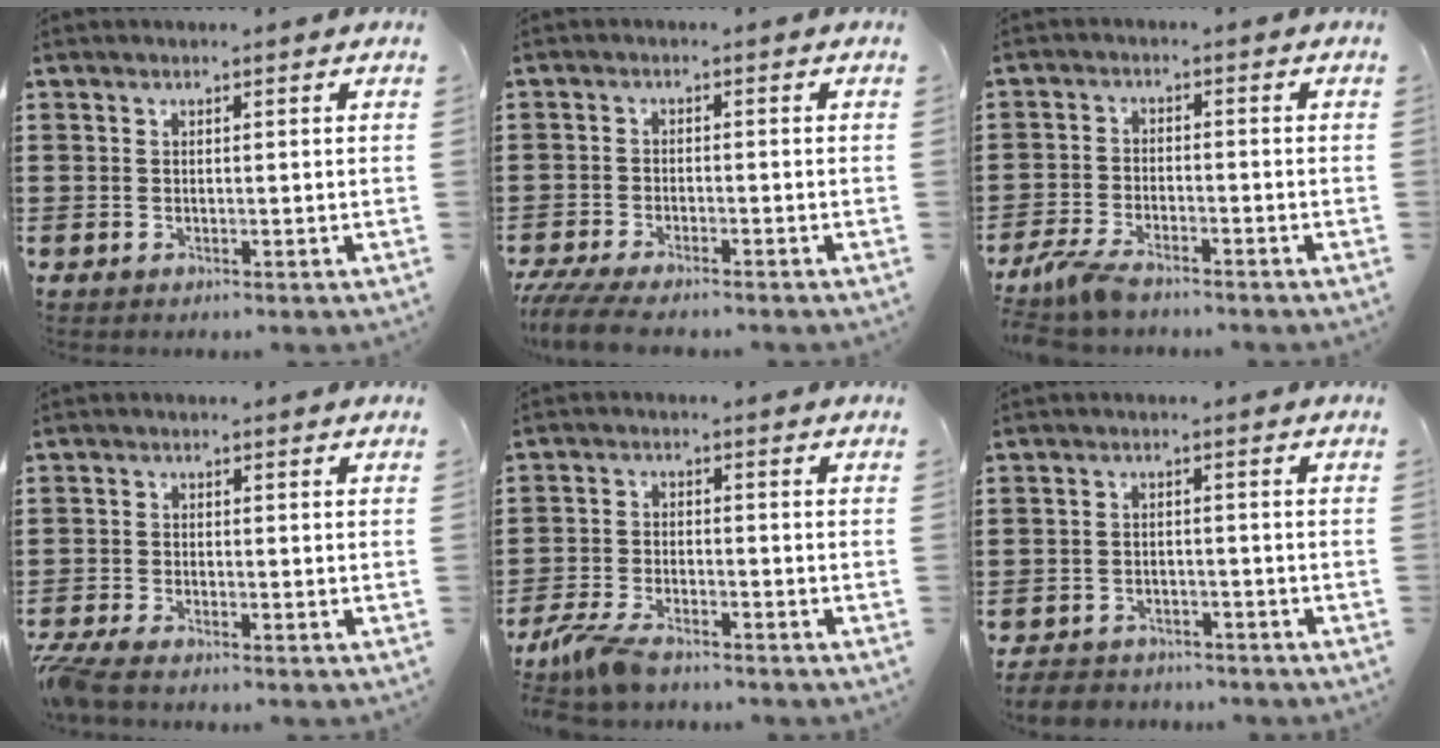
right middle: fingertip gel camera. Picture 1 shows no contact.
{"total": 4.1, "force": [-3.8, 0.2, 1.6], "torque": [-0.047, -0.016, -0.078]}
{"total": 4.3, "force": [-3.7, 0.9, 1.9], "torque": [-0.061, -0.007, -0.080]}
{"total": 2.6, "force": [-2.4, 0.0, 1.0], "torque": [-0.031, -0.004, -0.052]}
{"total": 5.1, "force": [-4.3, 1.3, 2.5], "torque": [-0.075, -0.009, -0.090]}
{"total": 3.1, "force": [-3.0, 0.7, 0.3], "torque": [-0.017, -0.003, -0.066]}